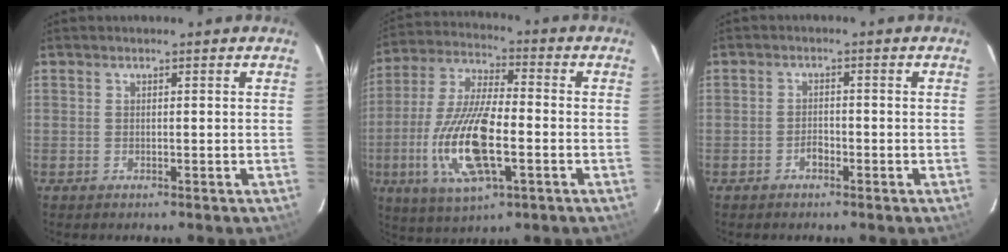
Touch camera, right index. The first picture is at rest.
{"total": 17.1, "force": [-4.6, 5.8, 15.5], "torque": [-0.326, -0.012, -0.088]}
{"total": 1.7, "force": [-1.2, 0.9, 0.8], "torque": [-0.015, 0.004, -0.021]}